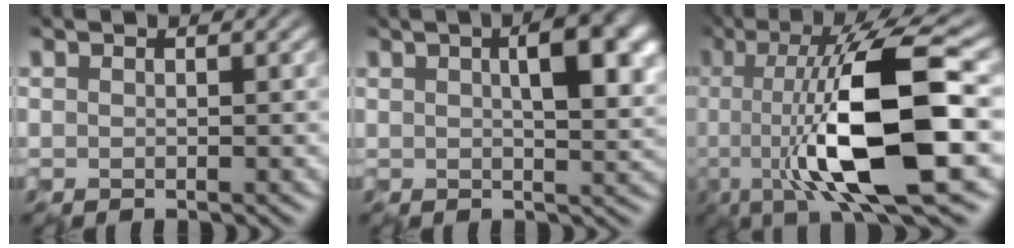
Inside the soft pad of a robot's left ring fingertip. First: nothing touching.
{"total": 6.6, "force": [1.6, 2.5, 5.9], "torque": [-0.088, 0.005, 0.028]}
{"total": 12.1, "force": [-1.8, 2.4, 11.7], "torque": [-0.179, -0.006, -0.040]}